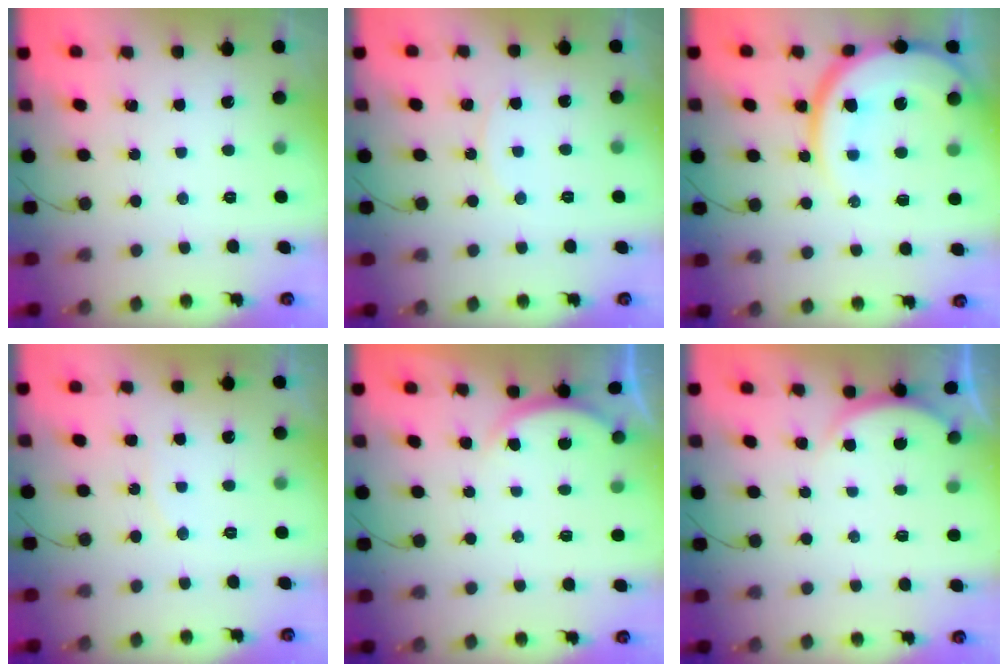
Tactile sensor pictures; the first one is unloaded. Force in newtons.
{"total": 4.8, "press": 4.8, "slide": 0.4}
{"total": 18.4, "press": 18.2, "slide": 2.9}
{"total": 4.5, "press": 4.5, "slide": 0.5}
{"total": 2.8, "press": 2.8, "slide": 0.6}
{"total": 2.8, "press": 2.8, "slide": 0.4}